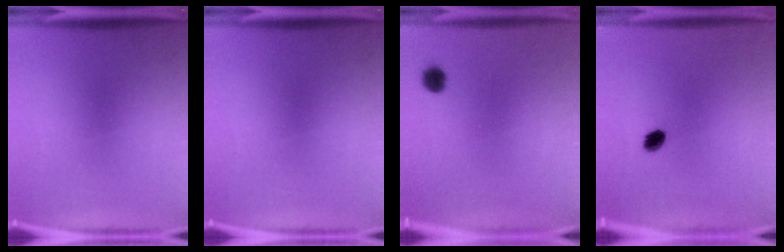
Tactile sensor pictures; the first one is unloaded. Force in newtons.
{"total": 0.0}
{"total": 2.6}
{"total": 2.9}